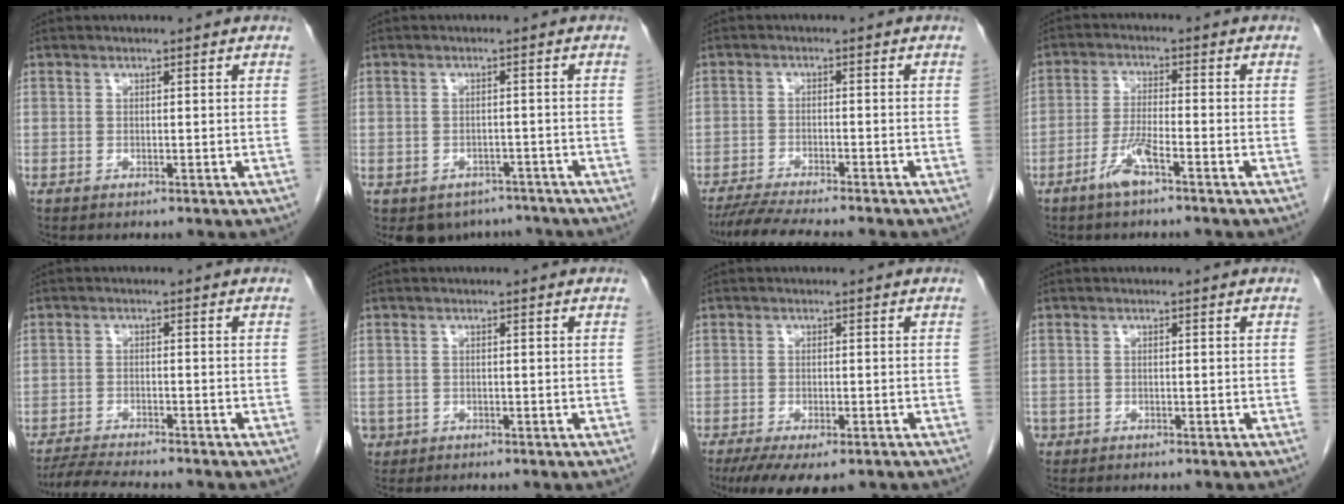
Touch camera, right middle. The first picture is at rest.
{"total": 6.0, "force": [-4.8, 3.6, 0.7], "torque": [0.001, 0.006, -0.060]}
{"total": 8.9, "force": [-7.9, 0.3, 4.2], "torque": [-0.069, -0.020, -0.126]}
{"total": 4.6, "force": [-3.0, 0.3, 3.5], "torque": [-0.075, -0.004, -0.061]}
{"total": 7.8, "force": [-7.1, 0.2, 3.1], "torque": [-0.055, -0.020, -0.116]}
{"total": 2.1, "force": [-1.1, 1.8, 0.1], "torque": [-0.004, 0.004, -0.016]}
{"total": 9.0, "force": [-6.4, 3.1, 5.5], "torque": [-0.084, -0.016, -0.096]}
{"total": 1.1, "force": [-0.6, 0.9, 0.1], "torque": [-0.009, 0.003, -0.010]}